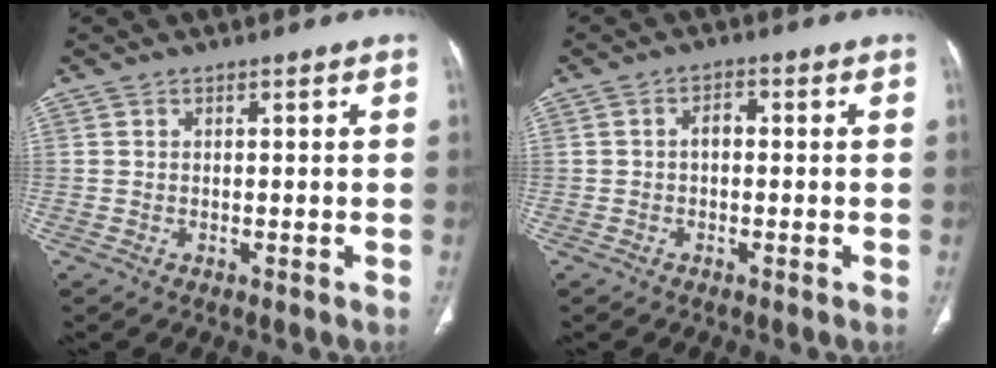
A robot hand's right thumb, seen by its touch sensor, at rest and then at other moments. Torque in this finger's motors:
{"motor_torque": [-0.07, 0.19, 0.48, 0.08, -0.02]}